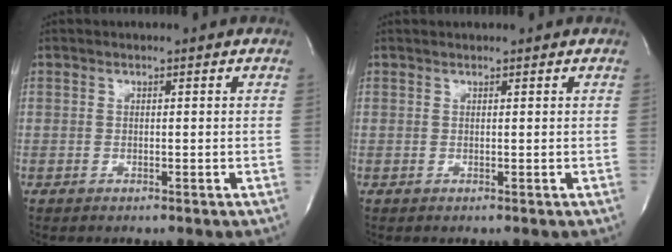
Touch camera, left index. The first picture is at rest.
{"total": 1.1, "force": [1.0, 0.1, 0.3], "torque": [-0.006, 0.015, 0.020]}